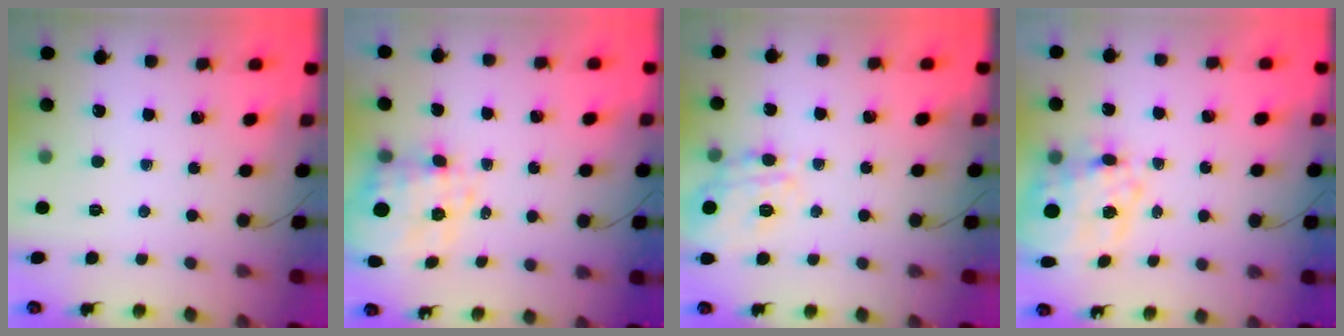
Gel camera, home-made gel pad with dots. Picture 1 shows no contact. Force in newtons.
{"total": 5.0, "press": 4.6, "slide": 2.1}
{"total": 13.5, "press": 13.4, "slide": 1.0}
{"total": 16.5, "press": 16.2, "slide": 3.3}